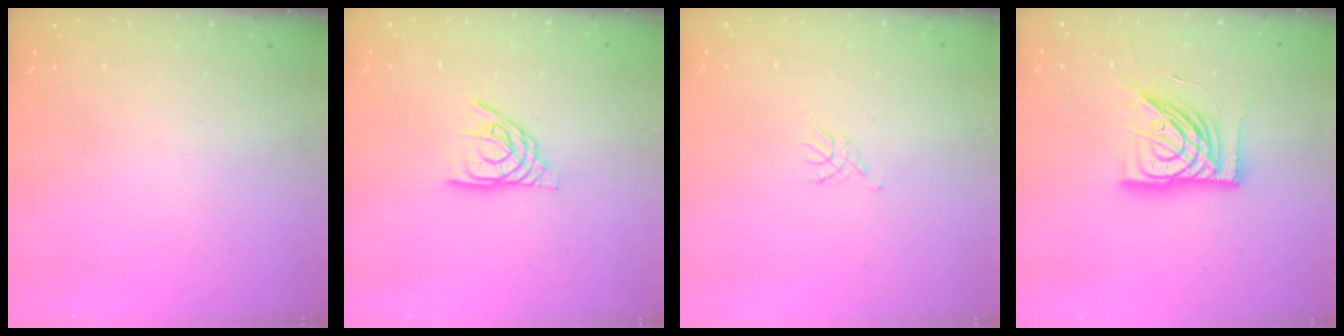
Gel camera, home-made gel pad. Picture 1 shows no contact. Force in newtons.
{"total": 9.8, "press": 9.8, "slide": 0.9}
{"total": 2.3, "press": 2.2, "slide": 0.5}
{"total": 16.5, "press": 16.3, "slide": 2.1}